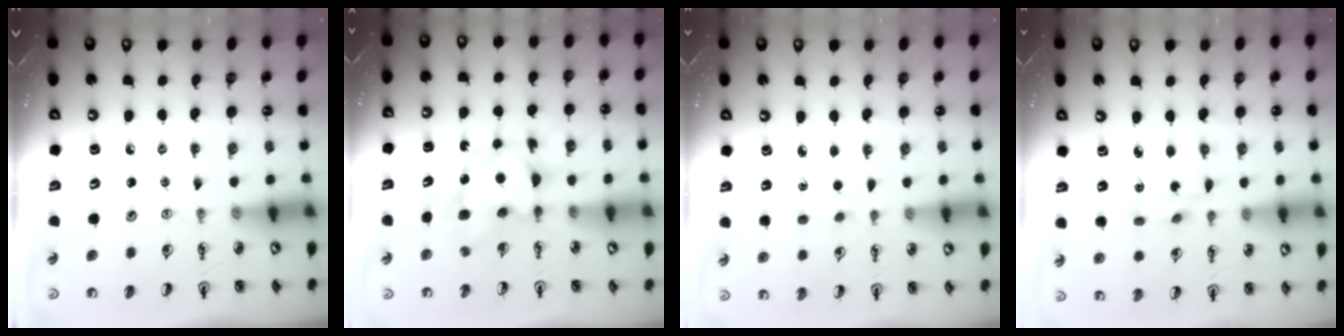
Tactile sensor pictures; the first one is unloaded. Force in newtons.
{"total": 6.1, "press": 6.0, "slide": 0.6}
{"total": 1.5, "press": 1.5, "slide": 0.2}
{"total": 3.8, "press": 3.8, "slide": 0.3}